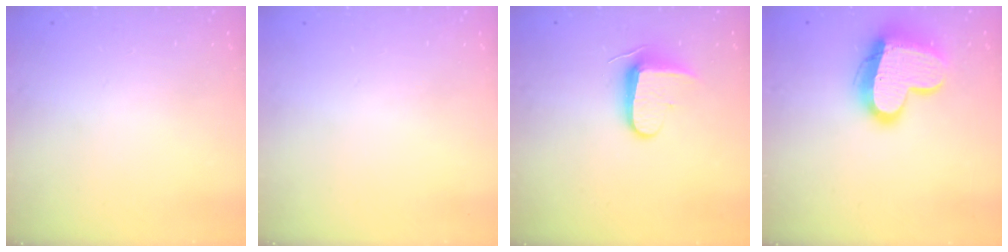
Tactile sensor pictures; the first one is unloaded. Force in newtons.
{"total": 0.0}
{"total": 8.9, "press": 8.9, "slide": 0.9}
{"total": 16.7, "press": 16.7, "slide": 1.1}